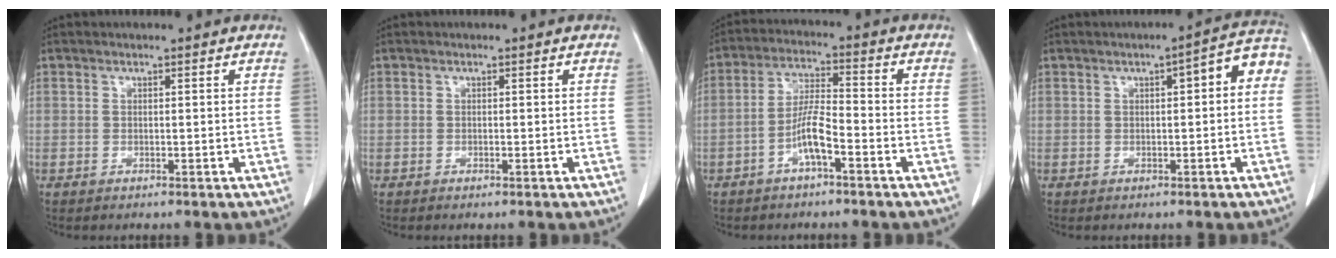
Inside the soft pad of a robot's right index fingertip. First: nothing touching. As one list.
[{"total": 0.0}, {"total": 5.9, "force": [-2.8, 0.7, 5.2], "torque": [-0.108, 0.009, -0.054]}, {"total": 5.6, "force": [0.8, 1.4, 5.4], "torque": [-0.063, 0.028, 0.003]}]